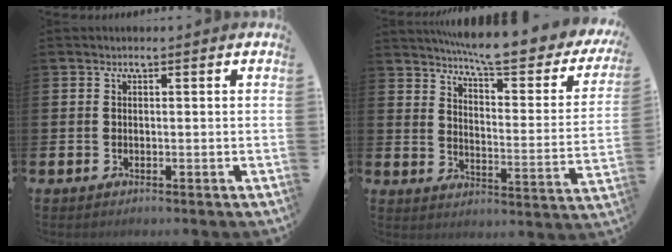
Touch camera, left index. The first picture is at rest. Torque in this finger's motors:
{"motor_torque": [0.94, -1.14, 0.77, 0.21]}